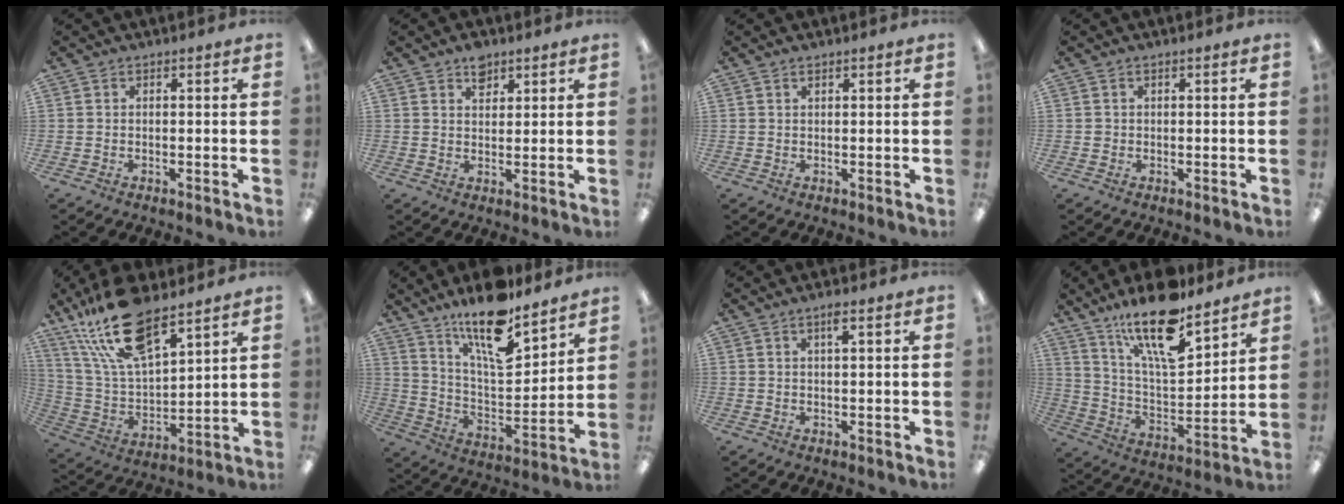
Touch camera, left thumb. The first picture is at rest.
{"total": 4.1, "force": [2.8, 2.4, 1.7], "torque": [-0.016, -0.010, 0.048]}
{"total": 0.8, "force": [0.6, 0.2, 0.4], "torque": [-0.009, 0.002, 0.010]}
{"total": 0.7, "force": [0.0, 0.7, 0.2], "torque": [-0.005, 0.005, -0.001]}
{"total": 20.0, "force": [14.2, 7.5, 12.0], "torque": [-0.246, -0.067, 0.251]}
{"total": 17.1, "force": [13.3, 4.8, 9.6], "torque": [-0.165, -0.091, 0.225]}
{"total": 2.2, "force": [1.3, 0.2, 1.8], "torque": [-0.031, -0.001, 0.020]}
{"total": 20.3, "force": [14.6, 6.6, 12.6], "torque": [-0.215, -0.088, 0.247]}